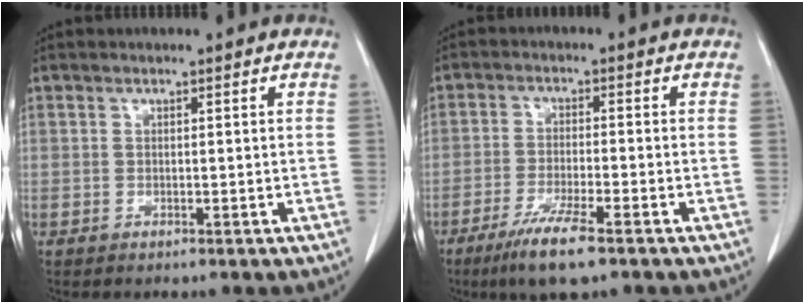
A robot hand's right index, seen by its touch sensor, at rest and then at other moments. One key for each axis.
{"total": 7.5, "fx": -4.9, "fy": 0.5, "fz": 5.7, "tx": -0.109, "ty": -0.018, "tz": -0.086}